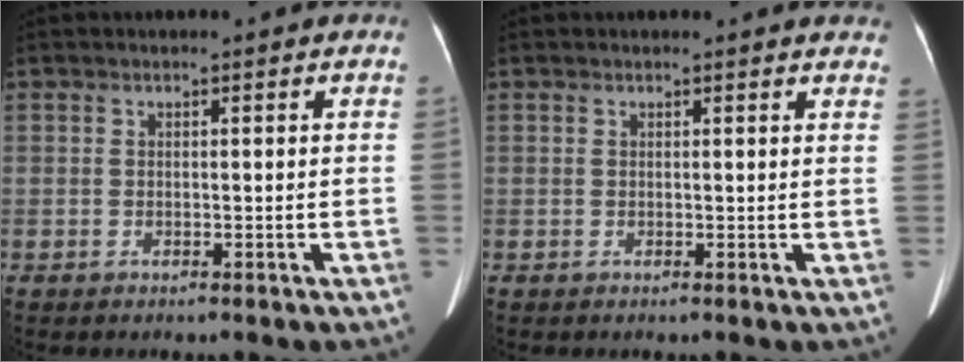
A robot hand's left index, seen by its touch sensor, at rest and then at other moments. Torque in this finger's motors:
{"motor_torque": [-0.09, -0.80, 0.06, 0.05]}